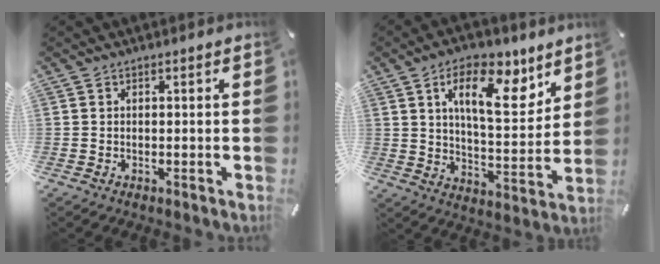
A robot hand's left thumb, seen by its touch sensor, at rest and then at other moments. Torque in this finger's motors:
{"motor_torque": [2.06, 1.99, 0.40, -0.42, 0.17]}